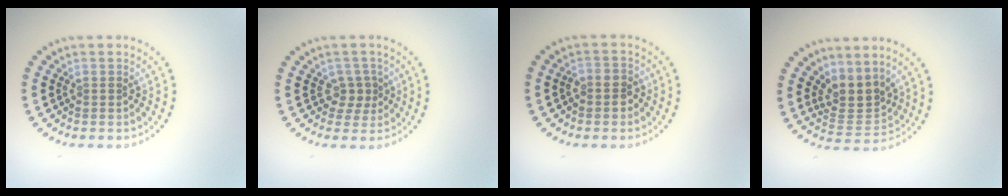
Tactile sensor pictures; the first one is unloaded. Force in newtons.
{"total": 1.9, "press": 1.5, "slide": 1.1}
{"total": 2.0, "press": 1.8, "slide": 0.8}
{"total": 3.3, "press": 2.4, "slide": 2.2}